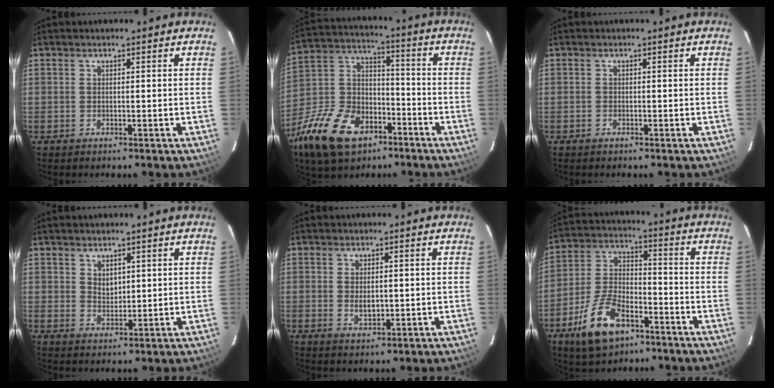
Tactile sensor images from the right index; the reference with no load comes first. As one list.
[{"total": 22.8, "force": [-13.1, 13.8, 12.6], "torque": [-0.293, 0.010, -0.222]}, {"total": 0.5, "force": [-0.4, 0.3, 0.0], "torque": [-0.001, 0.002, -0.009]}, {"total": 2.8, "force": [1.7, 1.9, 1.1], "torque": [-0.013, 0.000, 0.032]}, {"total": 3.1, "force": [-0.2, 2.0, 2.5], "torque": [-0.040, -0.005, 0.001]}, {"total": 13.9, "force": [-7.9, 7.0, 9.0], "torque": [-0.194, 0.007, -0.140]}]